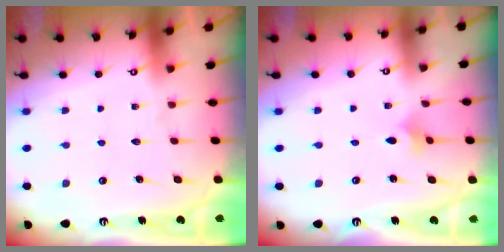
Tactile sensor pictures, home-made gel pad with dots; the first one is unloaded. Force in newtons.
{"total": 1.8, "press": 1.7, "slide": 0.5}